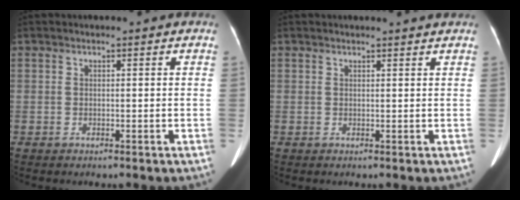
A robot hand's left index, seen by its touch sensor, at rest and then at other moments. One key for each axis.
{"total": 2.9, "fx": 2.9, "fy": -0.2, "fz": 0.6, "tx": -0.008, "ty": 0.005, "tz": 0.030}